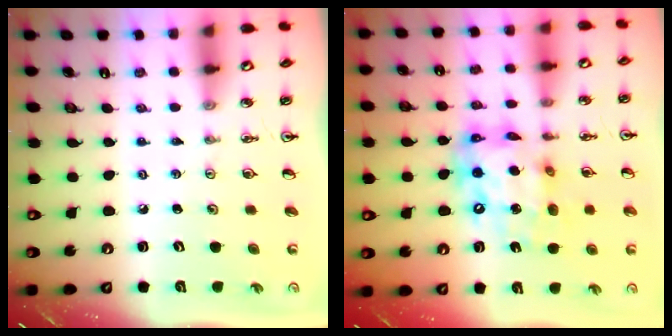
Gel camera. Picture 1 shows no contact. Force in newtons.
{"total": 15.4, "press": 15.4, "slide": 1.2}